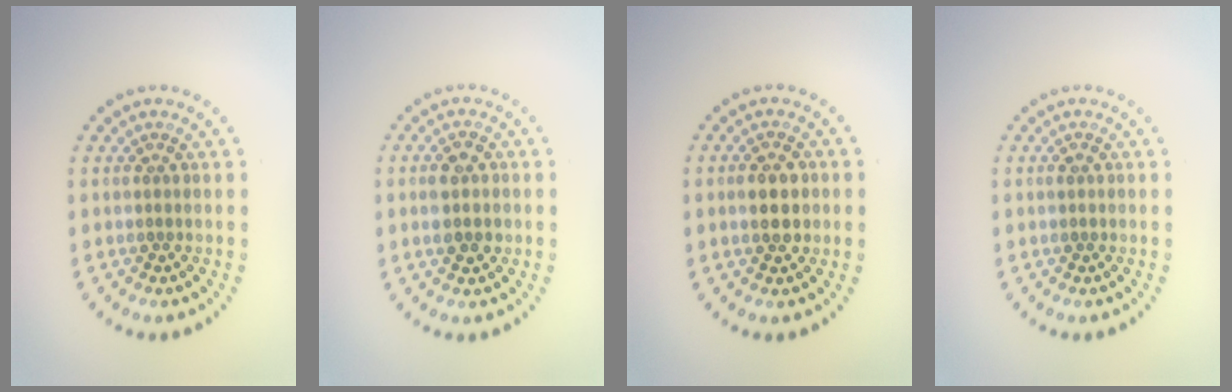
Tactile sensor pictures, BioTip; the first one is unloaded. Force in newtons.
{"total": 2.8, "press": 2.8, "slide": 0.2}
{"total": 3.0, "press": 3.0, "slide": 0.1}
{"total": 0.8, "press": 0.8, "slide": 0.1}